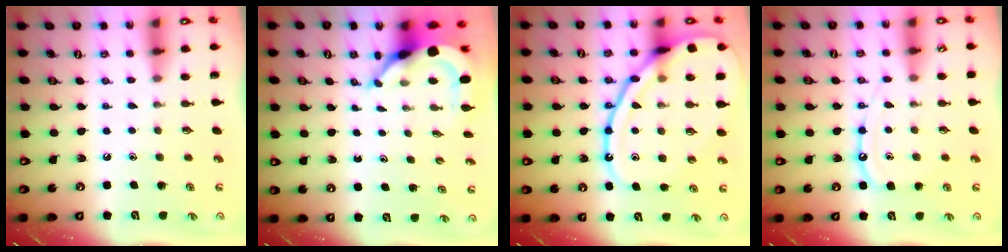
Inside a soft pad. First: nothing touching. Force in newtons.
{"total": 6.2, "press": 6.1, "slide": 0.8}
{"total": 19.5, "press": 19.4, "slide": 1.2}
{"total": 10.7, "press": 10.7, "slide": 1.0}